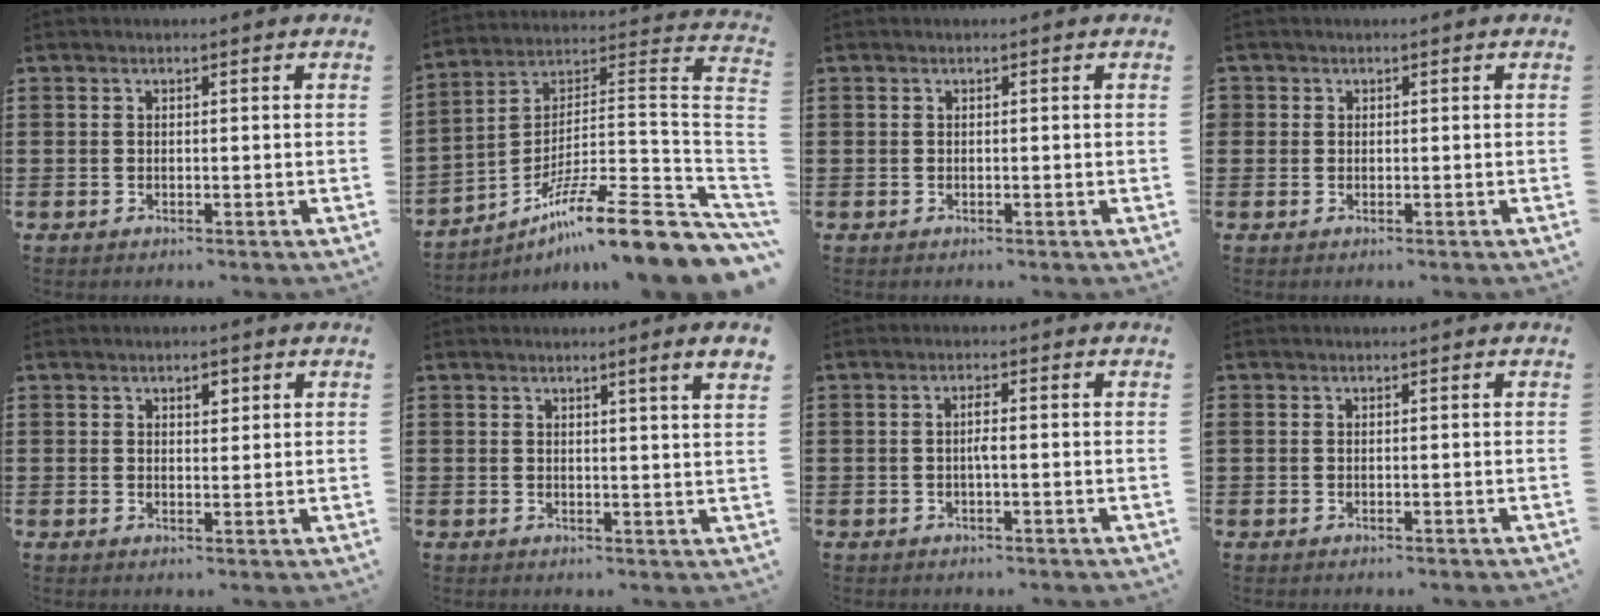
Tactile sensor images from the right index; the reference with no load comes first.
{"total": 14.2, "force": [-10.0, 0.6, 10.0], "torque": [-0.154, 0.016, -0.180]}
{"total": 0.0}
{"total": 0.8, "force": [0.1, 0.8, 0.0], "torque": [-0.001, 0.005, 0.001]}
{"total": 1.7, "force": [1.0, 0.9, 1.0], "torque": [-0.005, -0.001, 0.014]}
{"total": 2.2, "force": [1.6, -0.8, 1.3], "torque": [-0.026, -0.005, 0.028]}
{"total": 1.7, "force": [-0.3, 0.1, 1.7], "torque": [-0.032, 0.001, -0.008]}
{"total": 0.0}